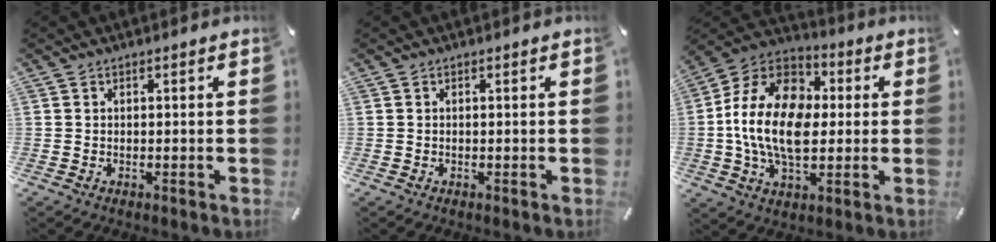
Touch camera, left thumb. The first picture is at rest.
{"total": 0.0}
{"total": 18.7, "force": [-1.1, 12.9, 13.5], "torque": [-0.288, 0.017, -0.021]}